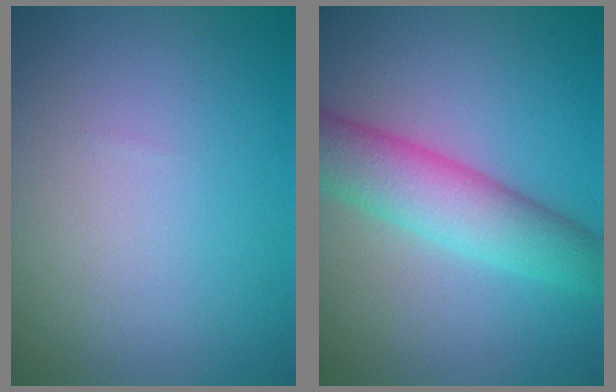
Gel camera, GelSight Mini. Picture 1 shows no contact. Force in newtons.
{"total": 5.9, "press": 5.8, "slide": 0.3}